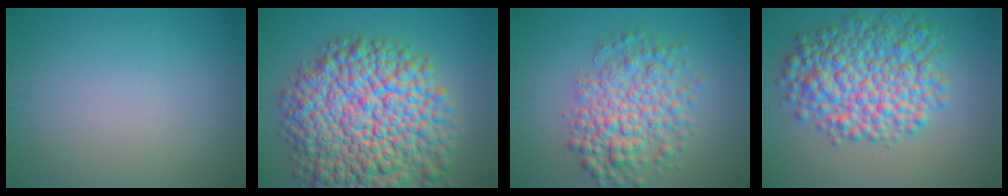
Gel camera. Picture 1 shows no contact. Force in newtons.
{"total": 15.7, "press": 15.6, "slide": 0.7}
{"total": 5.9, "press": 5.9, "slide": 0.1}
{"total": 8.5, "press": 8.5, "slide": 0.1}